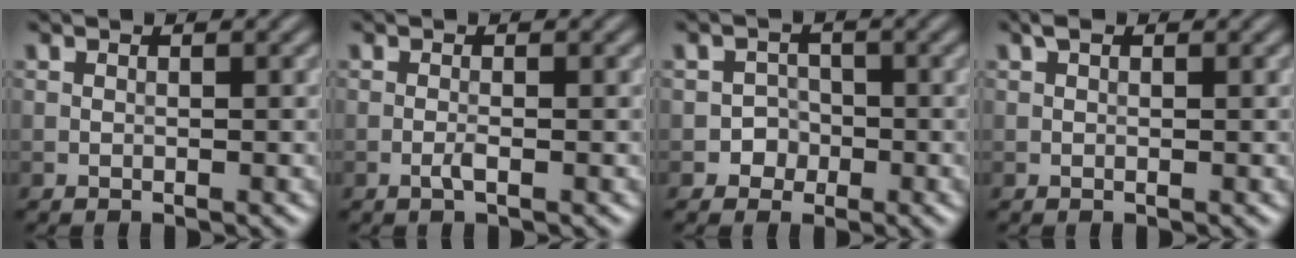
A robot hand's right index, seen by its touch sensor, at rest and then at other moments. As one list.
[{"total": 0.9, "force": [-0.4, 0.1, 0.8], "torque": [-0.018, -0.001, -0.010]}, {"total": 1.7, "force": [-0.6, 1.6, 0.2], "torque": [0.012, 0.005, -0.014]}, {"total": 0.9, "force": [0.5, 0.5, 0.6], "torque": [-0.010, 0.003, 0.008]}]